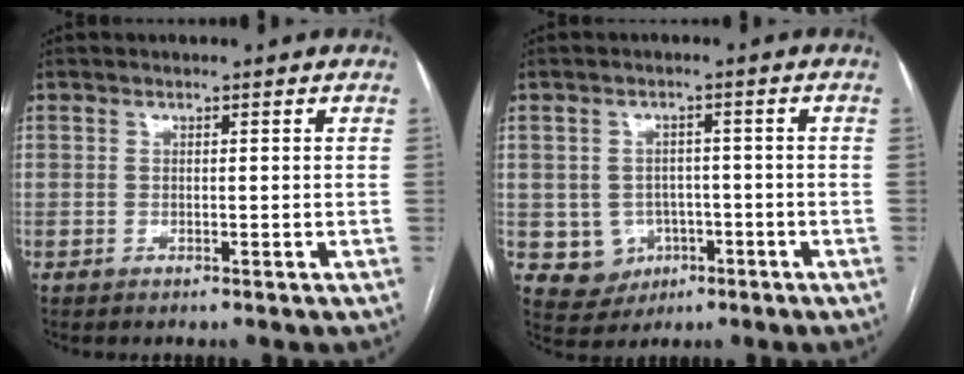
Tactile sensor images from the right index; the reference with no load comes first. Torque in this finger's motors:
{"motor_torque": [-0.05, 0.11, -0.20, -0.13]}